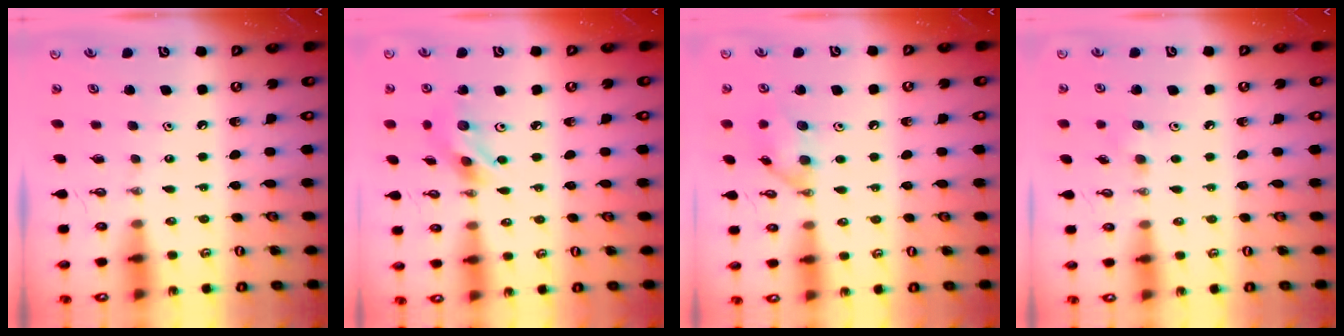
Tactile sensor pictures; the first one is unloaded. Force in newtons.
{"total": 7.8, "press": 7.8, "slide": 0.3}
{"total": 10.8, "press": 10.8, "slide": 0.3}
{"total": 5.3, "press": 5.2, "slide": 1.1}